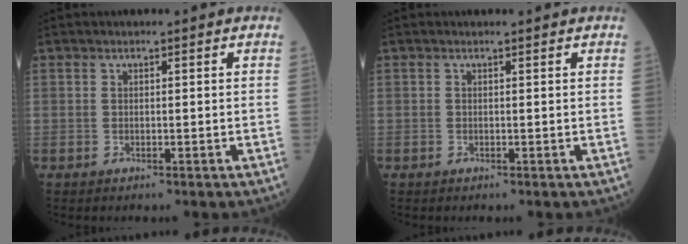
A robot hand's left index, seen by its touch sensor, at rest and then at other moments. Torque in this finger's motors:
{"motor_torque": [-0.17, 0.10, -0.43, -0.10]}